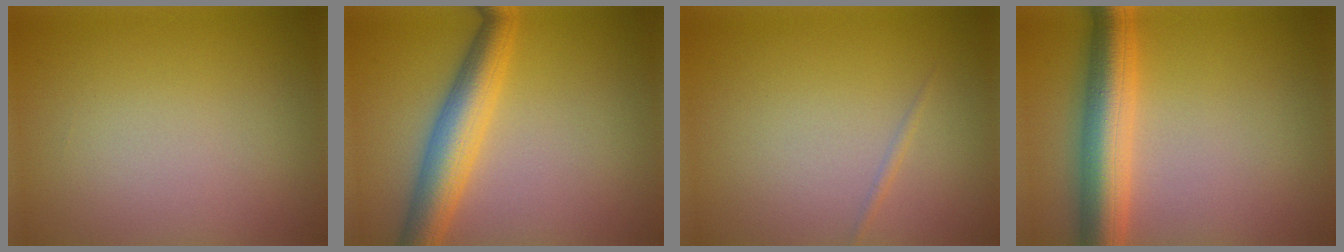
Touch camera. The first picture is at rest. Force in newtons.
{"total": 5.5, "press": 5.5, "slide": 0.1}
{"total": 0.6, "press": 0.6, "slide": 0.1}
{"total": 6.8, "press": 6.8, "slide": 0.1}